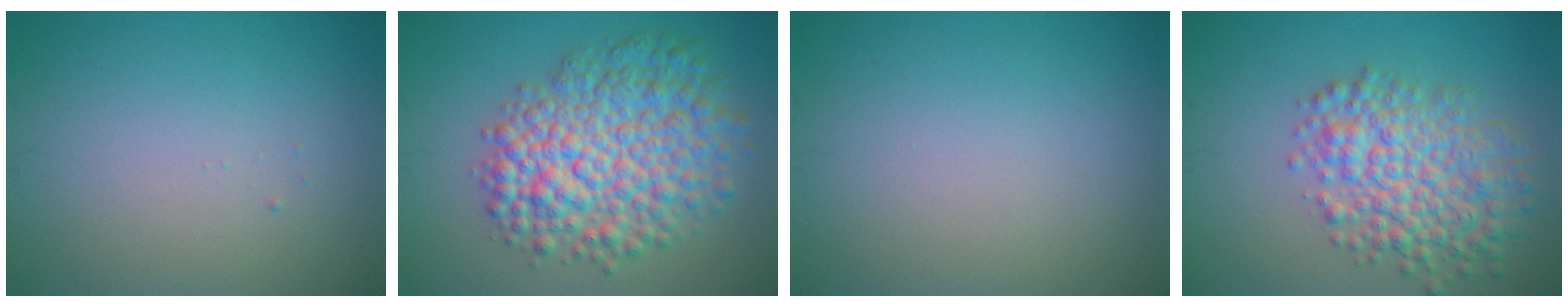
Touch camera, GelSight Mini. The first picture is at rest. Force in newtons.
{"total": 9.0, "press": 9.0, "slide": 0.2}
{"total": 0.0}
{"total": 6.7, "press": 6.7, "slide": 0.2}